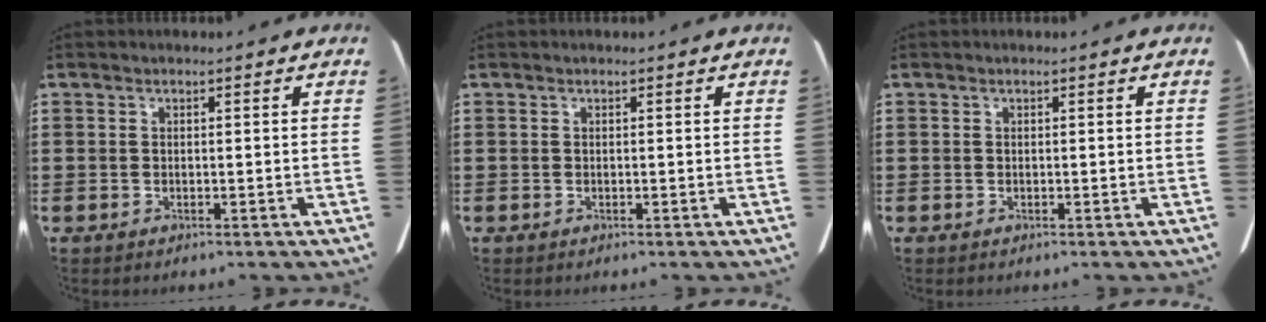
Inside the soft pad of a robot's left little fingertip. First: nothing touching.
{"total": 0.0}
{"total": 0.0}